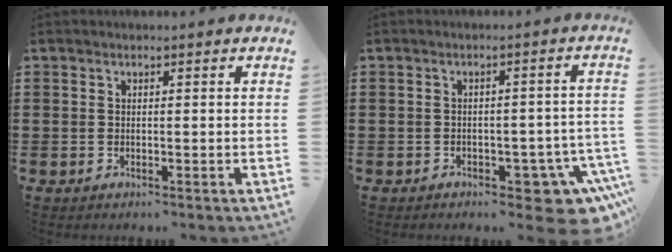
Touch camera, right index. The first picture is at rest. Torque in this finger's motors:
{"motor_torque": [0.62, 0.62, 0.67, 0.02]}